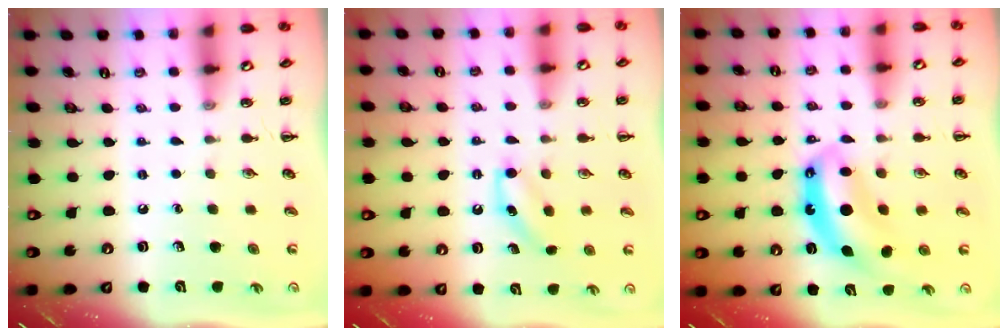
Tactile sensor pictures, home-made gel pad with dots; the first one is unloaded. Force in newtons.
{"total": 6.5, "press": 6.3, "slide": 1.8}
{"total": 7.8, "press": 7.6, "slide": 2.0}